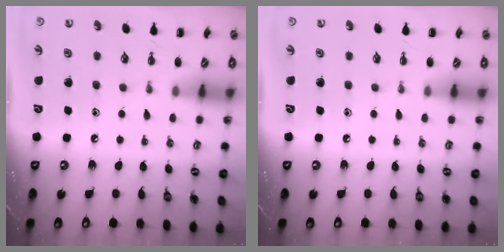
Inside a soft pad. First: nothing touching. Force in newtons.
{"total": 0.0}